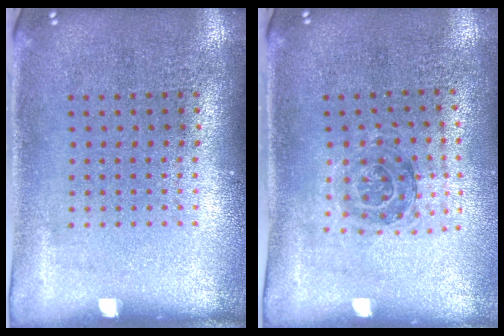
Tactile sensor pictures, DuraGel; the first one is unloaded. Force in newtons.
{"total": 1.1, "press": 1.1, "slide": 0.3}